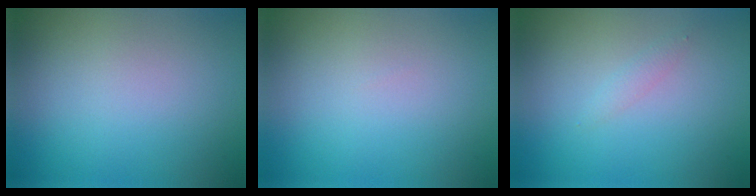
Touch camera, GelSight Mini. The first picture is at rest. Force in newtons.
{"total": 0.0}
{"total": 0.8, "press": 0.8, "slide": 0.1}